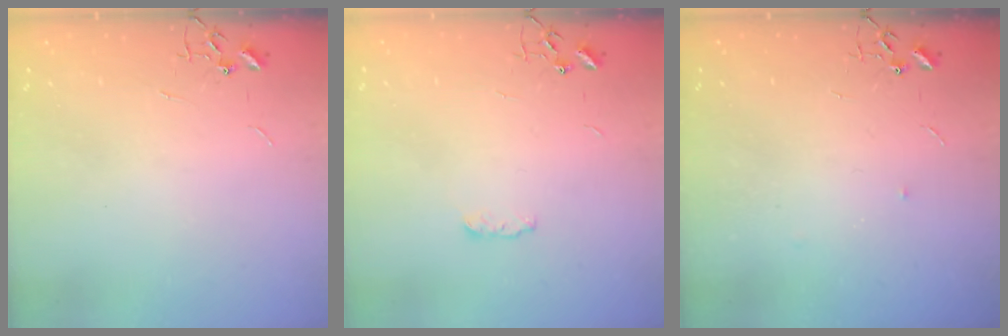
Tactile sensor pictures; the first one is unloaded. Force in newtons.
{"total": 3.9, "press": 3.8, "slide": 0.7}
{"total": 3.6, "press": 3.5, "slide": 0.6}